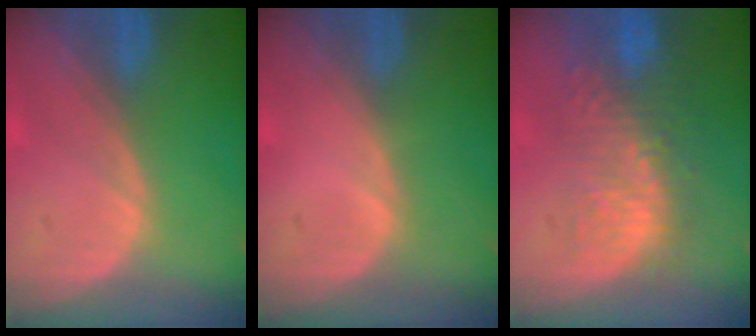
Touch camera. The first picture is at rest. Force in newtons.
{"total": 0.0}
{"total": 10.3, "press": 9.1, "slide": 4.9}